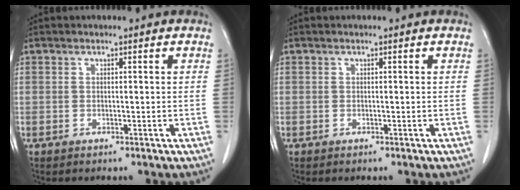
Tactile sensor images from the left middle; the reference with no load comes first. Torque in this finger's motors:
{"motor_torque": [0.02, -0.02, -0.12, -0.01]}